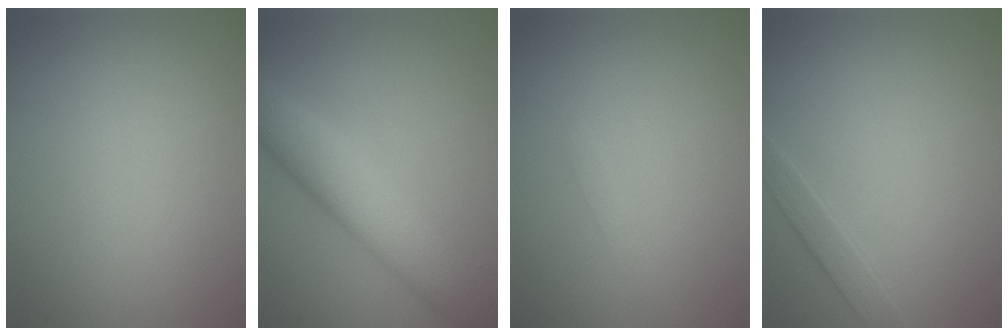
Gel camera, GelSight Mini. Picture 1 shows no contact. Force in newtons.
{"total": 6.8, "press": 6.8, "slide": 0.1}
{"total": 0.5, "press": 0.5, "slide": 0.1}
{"total": 1.4, "press": 1.4, "slide": 0.1}